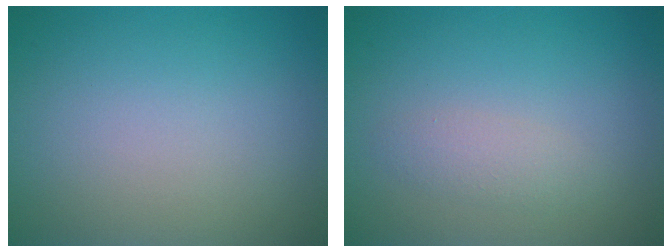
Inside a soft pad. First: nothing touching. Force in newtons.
{"total": 1.5, "press": 1.5, "slide": 0.1}